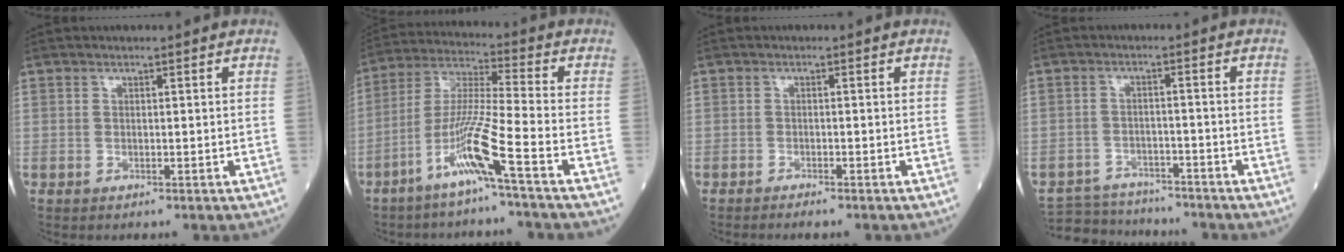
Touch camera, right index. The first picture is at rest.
{"total": 10.0, "force": [-5.3, -1.7, 8.3], "torque": [-0.171, -0.009, -0.109]}
{"total": 1.6, "force": [-1.4, 0.0, 0.7], "torque": [-0.014, -0.002, -0.020]}
{"total": 9.0, "force": [-8.6, 2.2, 1.4], "torque": [-0.021, 0.007, -0.132]}